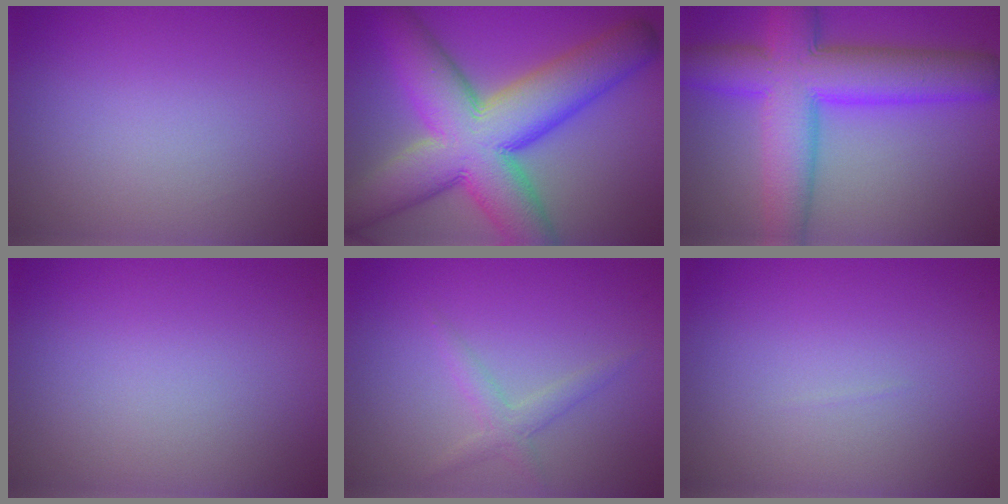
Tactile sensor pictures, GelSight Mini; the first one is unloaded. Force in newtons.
{"total": 14.8, "press": 14.8, "slide": 0.5}
{"total": 10.1, "press": 10.1, "slide": 0.3}
{"total": 0.0}
{"total": 1.7, "press": 1.7, "slide": 0.1}
{"total": 0.0}